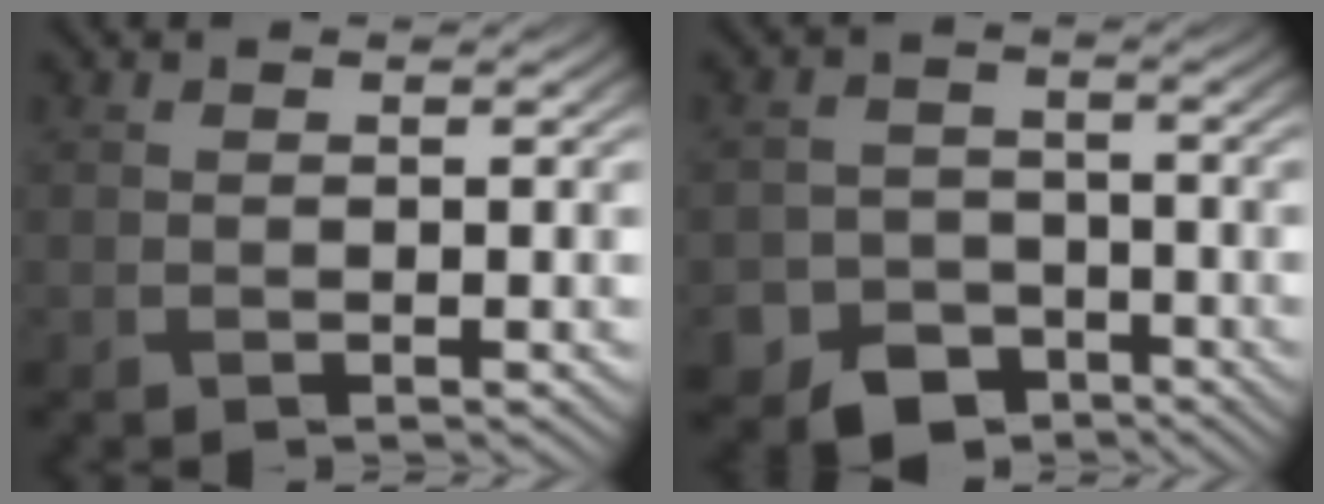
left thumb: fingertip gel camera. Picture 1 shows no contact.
{"total": 6.1, "force": [-4.0, 4.2, 1.9], "torque": [-0.035, -0.012, -0.071]}